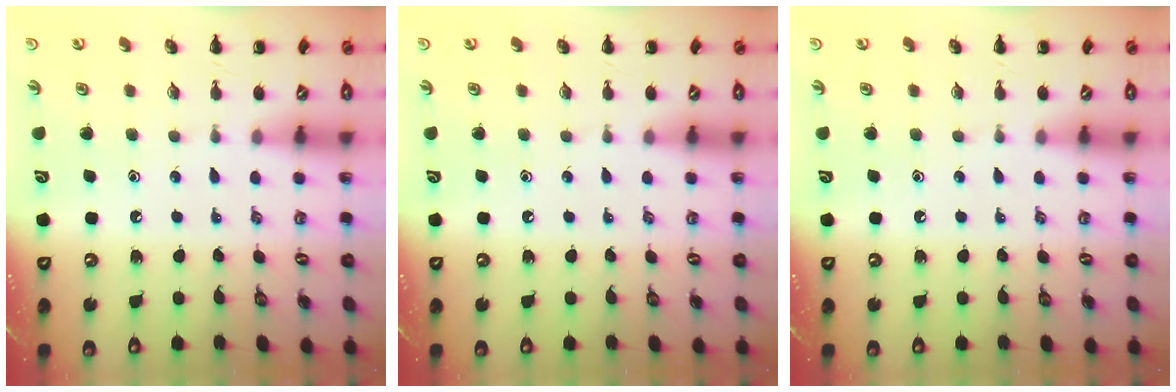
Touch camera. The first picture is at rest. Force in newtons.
{"total": 0.0}
{"total": 0.0}